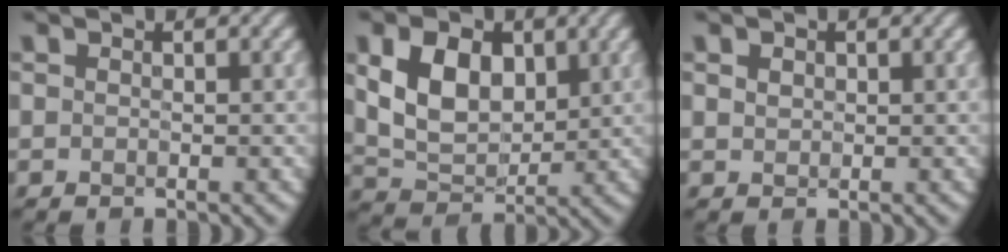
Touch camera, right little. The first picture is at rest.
{"total": 5.8, "force": [1.0, 3.9, 4.1], "torque": [-0.085, -0.008, 0.028]}
{"total": 0.7, "force": [0.2, 0.6, 0.2], "torque": [-0.014, 0.000, 0.014]}